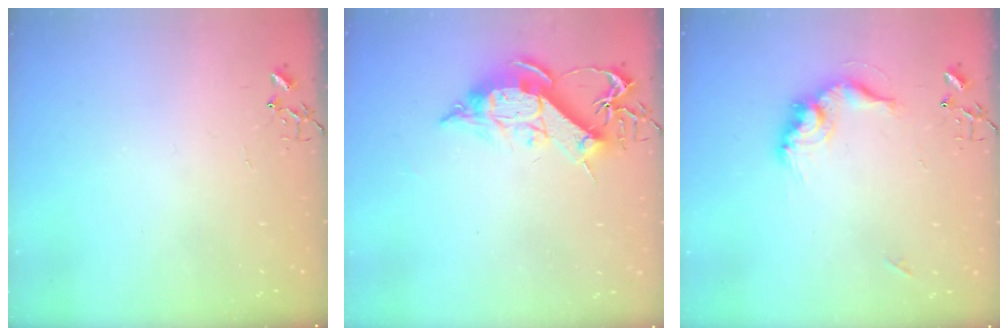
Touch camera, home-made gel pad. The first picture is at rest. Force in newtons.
{"total": 12.7, "press": 12.7, "slide": 1.2}
{"total": 14.3, "press": 14.2, "slide": 1.4}